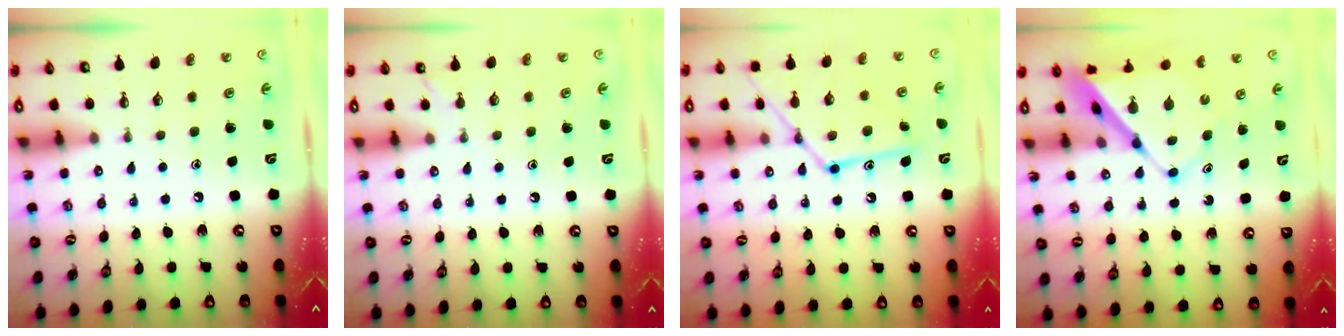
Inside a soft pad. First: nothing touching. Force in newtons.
{"total": 2.9, "press": 2.9, "slide": 0.3}
{"total": 14.8, "press": 14.8, "slide": 1.3}
{"total": 9.3, "press": 9.3, "slide": 0.6}